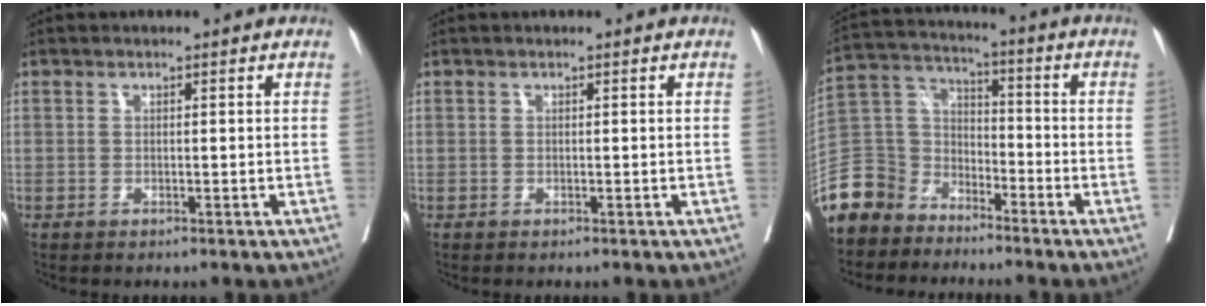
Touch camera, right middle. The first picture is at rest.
{"total": 0.0}
{"total": 12.8, "force": [-10.4, 7.3, 2.1], "torque": [-0.071, 0.027, -0.204]}